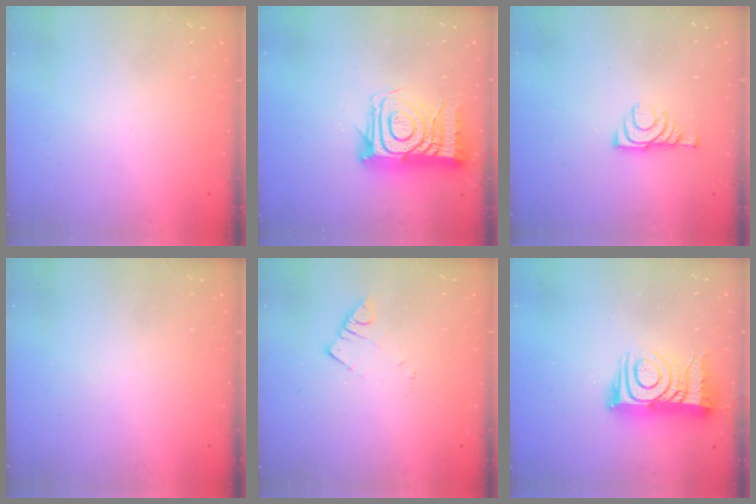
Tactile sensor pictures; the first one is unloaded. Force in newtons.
{"total": 15.4, "press": 15.3, "slide": 1.4}
{"total": 7.2, "press": 7.1, "slide": 1.1}
{"total": 0.0}
{"total": 2.6, "press": 2.6, "slide": 0.1}
{"total": 14.0, "press": 14.0, "slide": 1.0}